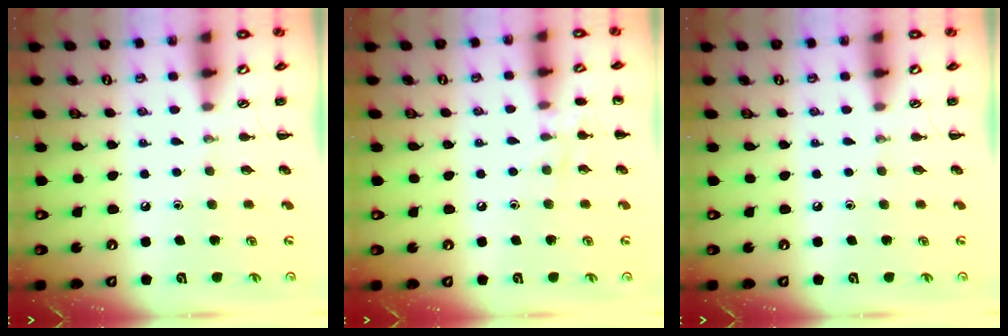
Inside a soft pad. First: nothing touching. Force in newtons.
{"total": 7.0, "press": 6.7, "slide": 2.0}
{"total": 0.0}